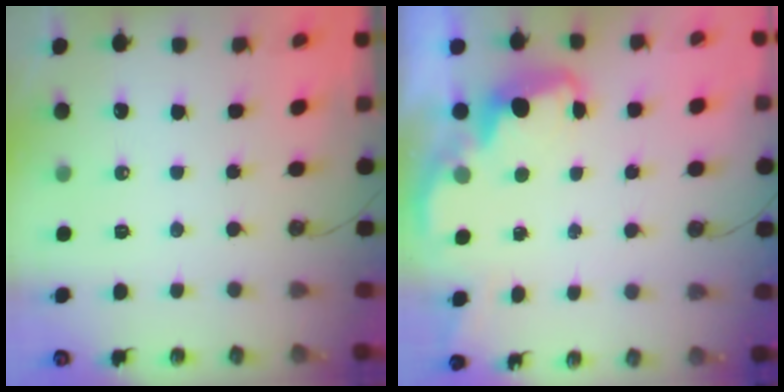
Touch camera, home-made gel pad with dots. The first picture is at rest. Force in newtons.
{"total": 2.1, "press": 2.0, "slide": 0.6}